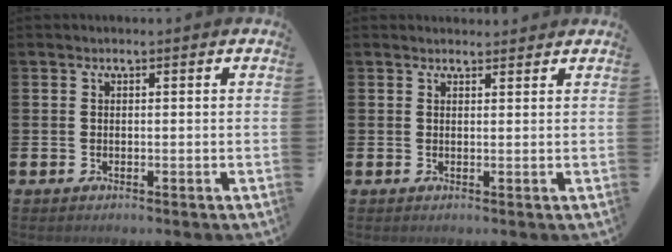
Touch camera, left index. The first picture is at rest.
{"total": 1.2, "force": [1.2, 0.3, 0.0], "torque": [0.009, -0.006, 0.019]}